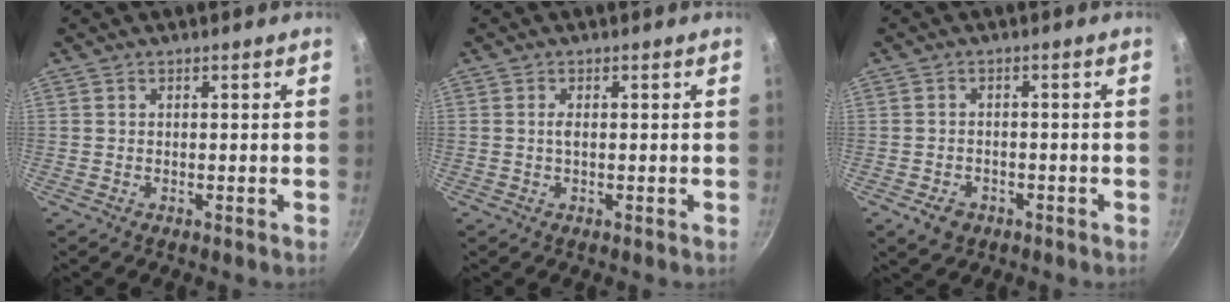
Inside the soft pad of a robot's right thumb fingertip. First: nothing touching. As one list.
[{"total": 1.1, "force": [0.1, 0.4, 1.0], "torque": [-0.020, 0.001, -0.001]}, {"total": 3.9, "force": [-2.0, 2.9, 1.7], "torque": [-0.025, 0.016, -0.023]}]